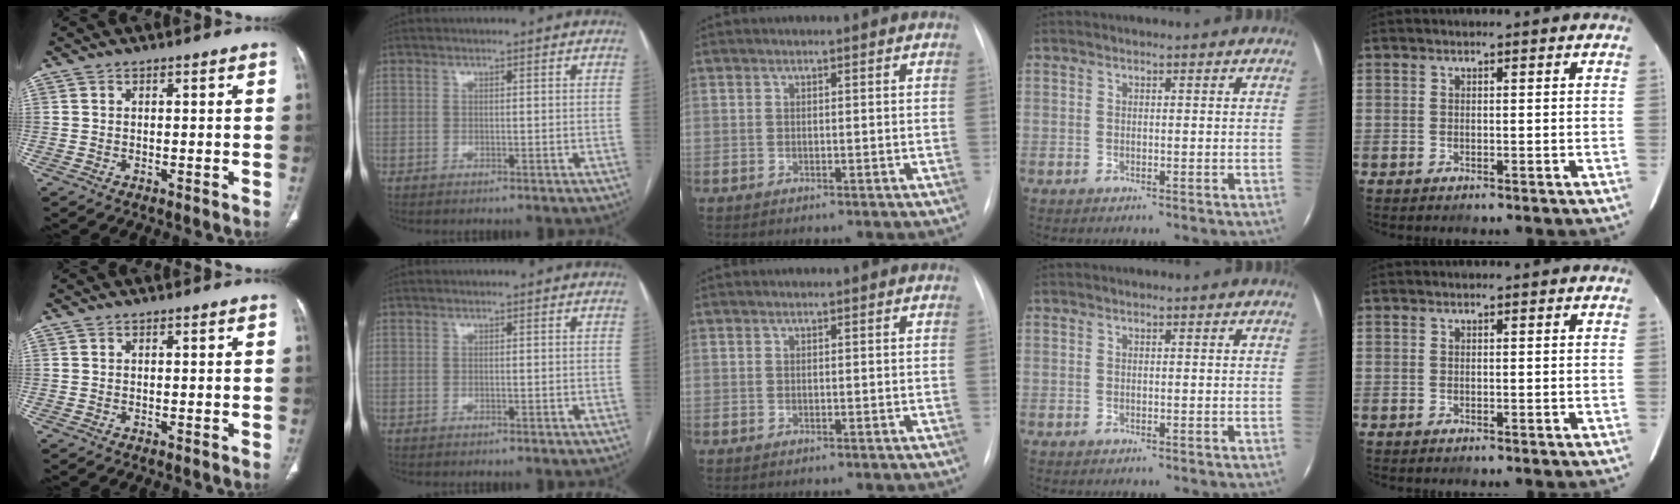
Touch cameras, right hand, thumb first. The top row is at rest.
{}